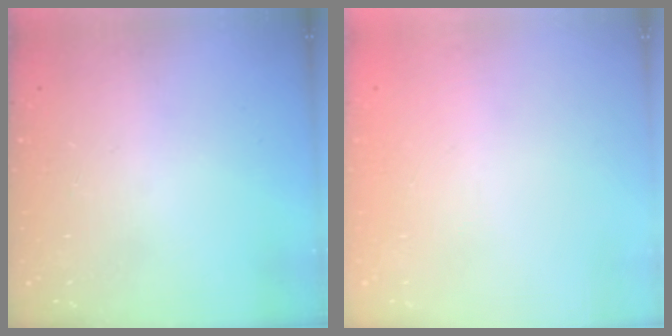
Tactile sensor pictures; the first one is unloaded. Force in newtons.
{"total": 2.7, "press": 2.6, "slide": 0.8}